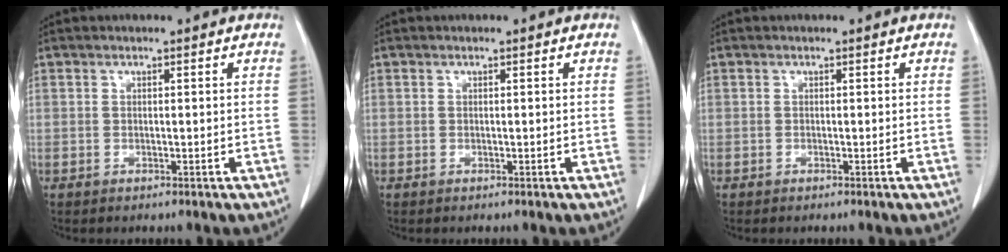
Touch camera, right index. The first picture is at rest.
{"total": 0.0}
{"total": 0.0}